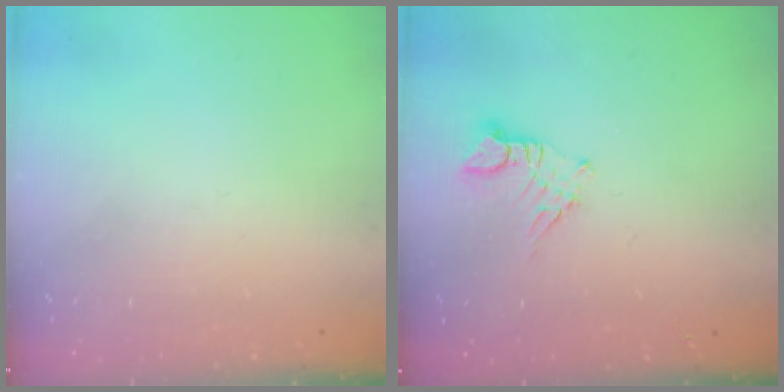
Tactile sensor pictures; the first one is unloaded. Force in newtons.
{"total": 3.3, "press": 3.3, "slide": 0.3}